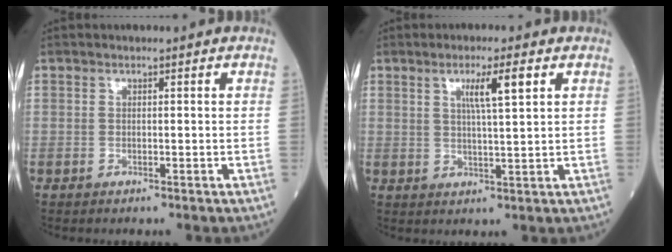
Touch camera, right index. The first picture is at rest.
{"total": 5.1, "force": [2.2, -0.1, 4.6], "torque": [-0.078, 0.002, 0.036]}